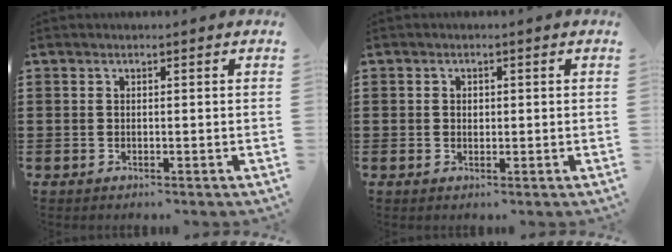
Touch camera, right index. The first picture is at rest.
{"total": 0.9, "force": [0.3, 0.7, 0.5], "torque": [-0.012, 0.005, 0.005]}